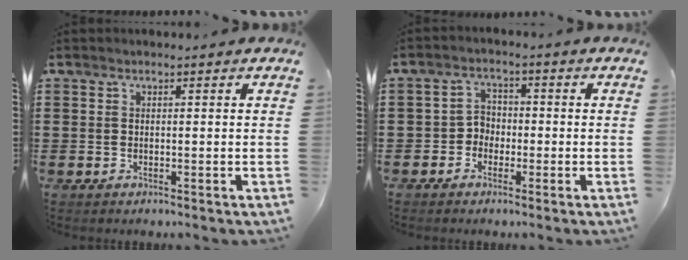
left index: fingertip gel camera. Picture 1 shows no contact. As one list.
[{"total": 3.0, "force": [-1.6, 2.5, 0.8], "torque": [-0.025, 0.009, -0.037]}]